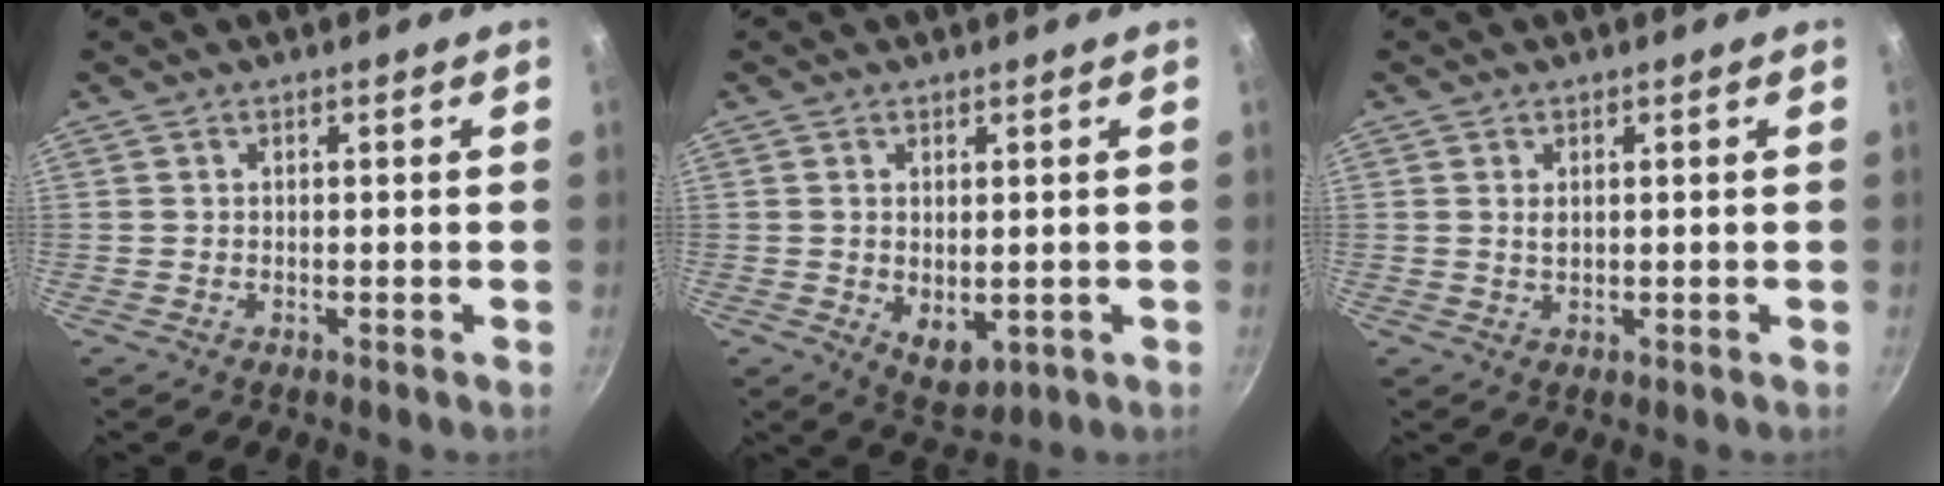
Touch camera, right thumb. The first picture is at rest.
{"total": 6.0, "force": [-0.3, 3.7, 4.7], "torque": [-0.067, -0.015, 0.007]}
{"total": 1.7, "force": [0.5, 1.0, 1.2], "torque": [-0.022, -0.001, 0.010]}